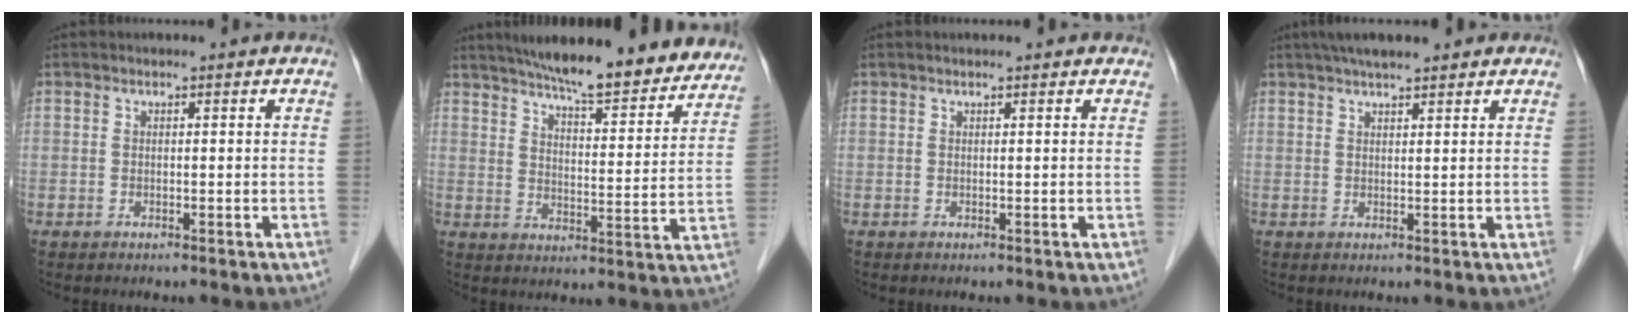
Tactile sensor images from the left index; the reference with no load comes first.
{"total": 21.9, "force": [19.2, 3.6, 9.9], "torque": [-0.140, -0.015, 0.246]}
{"total": 1.6, "force": [1.5, 0.5, 0.5], "torque": [-0.014, 0.015, 0.014]}
{"total": 6.7, "force": [5.5, 1.0, 3.7], "torque": [-0.054, 0.032, 0.085]}